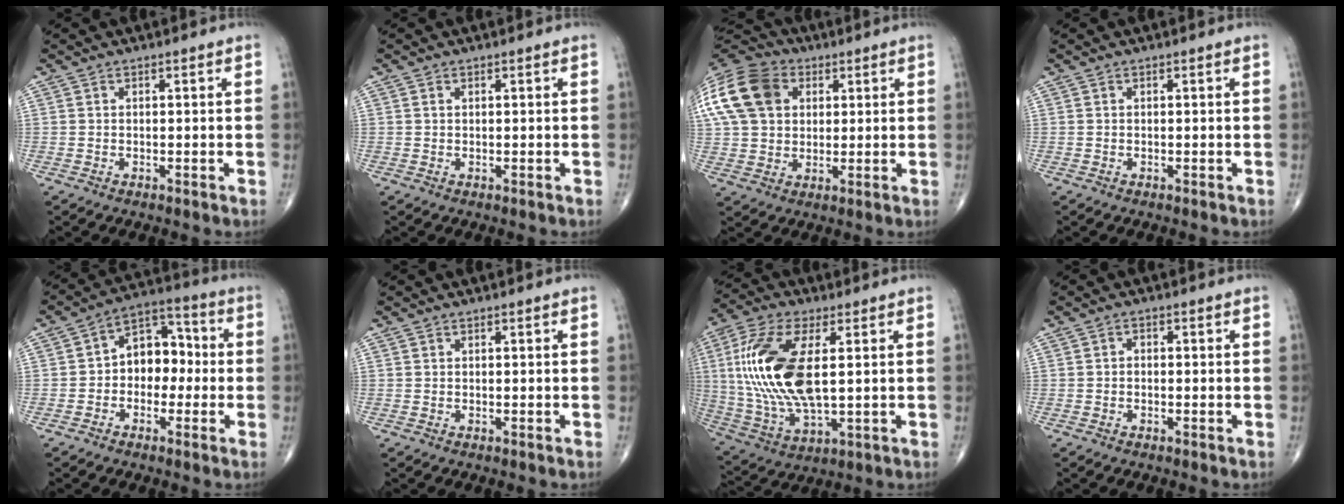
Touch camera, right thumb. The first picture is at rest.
{"total": 0.5, "force": [0.3, 0.4, 0.3], "torque": [-0.006, 0.000, 0.005]}
{"total": 23.7, "force": [7.5, 17.7, 13.9], "torque": [-0.329, 0.056, 0.143]}
{"total": 0.0}
{"total": 9.9, "force": [-0.7, 7.2, 6.8], "torque": [-0.064, 0.042, -0.026]}
{"total": 0.0}
{"total": 19.5, "force": [2.7, 8.6, 17.3], "torque": [-0.374, -0.011, 0.054]}
{"total": 1.0, "force": [-0.2, 0.8, 0.6], "torque": [-0.005, 0.004, -0.007]}